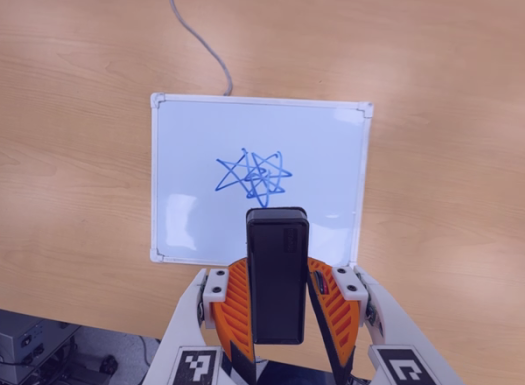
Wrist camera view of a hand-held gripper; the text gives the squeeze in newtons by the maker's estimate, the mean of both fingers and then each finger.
{"total": 5.2, "left": 4.9, "right": 5.5}